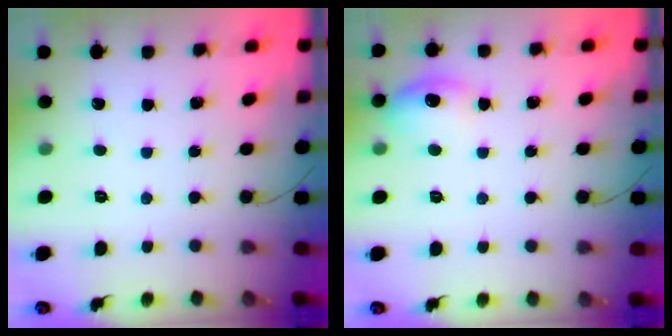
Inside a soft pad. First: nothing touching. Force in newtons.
{"total": 9.9, "press": 9.9, "slide": 0.4}